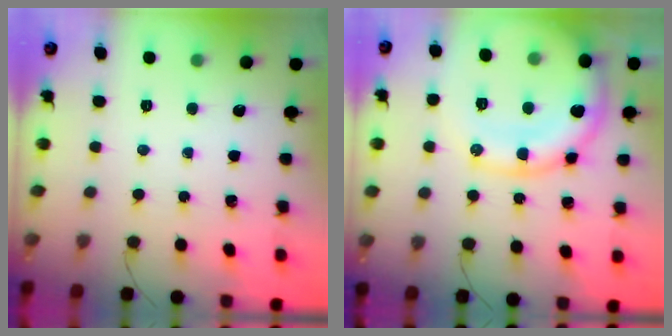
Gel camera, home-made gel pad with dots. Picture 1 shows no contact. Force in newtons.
{"total": 17.1, "press": 17.1, "slide": 0.9}